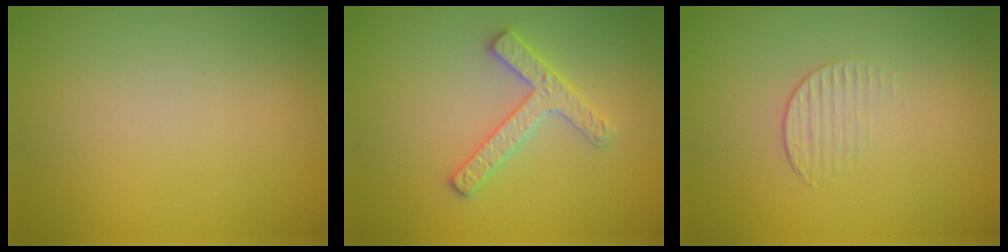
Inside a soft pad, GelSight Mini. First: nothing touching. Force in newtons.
{"total": 2.7, "press": 2.6, "slide": 0.5}
{"total": 1.2, "press": 0.4, "slide": 1.2}